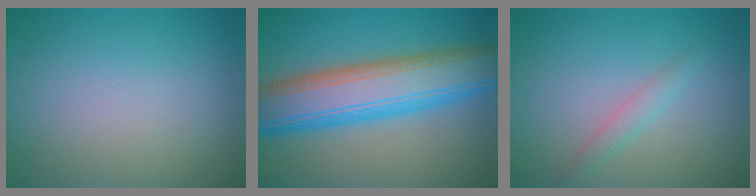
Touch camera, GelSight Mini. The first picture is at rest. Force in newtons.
{"total": 10.3, "press": 10.3, "slide": 0.1}
{"total": 1.4, "press": 1.4, "slide": 0.0}